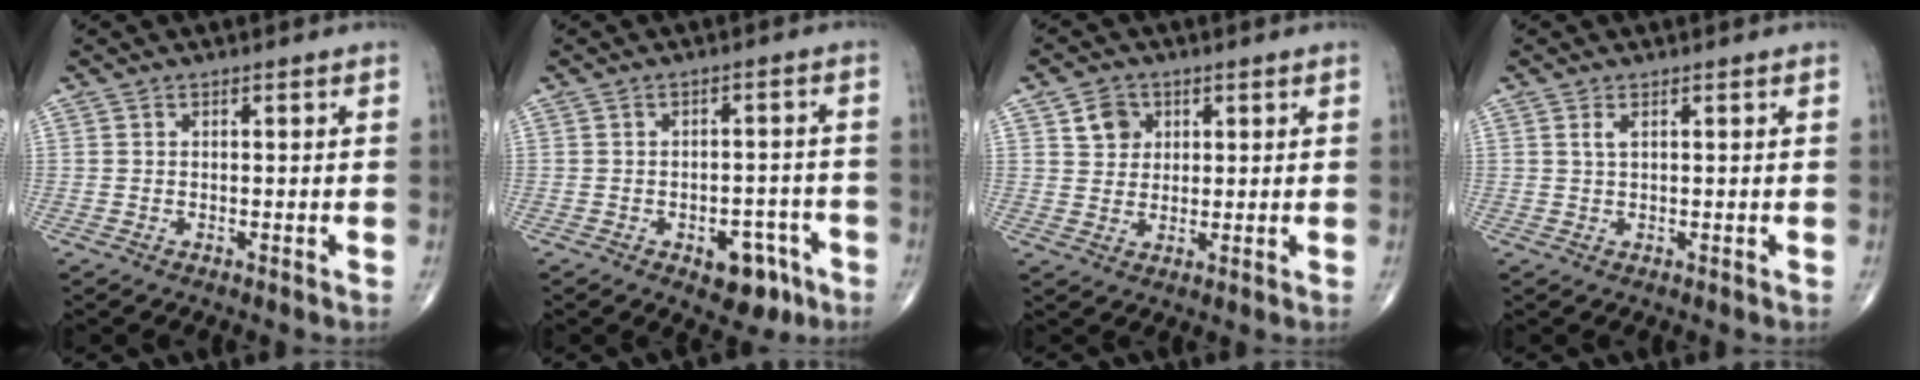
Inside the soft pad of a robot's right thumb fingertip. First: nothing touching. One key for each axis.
{"total": 7.4, "fx": -3.8, "fy": 4.2, "fz": 4.7, "tx": -0.032, "ty": 0.026, "tz": -0.043}
{"total": 4.8, "fx": 1.9, "fy": 4.0, "fz": 1.7, "tx": -0.008, "ty": -0.007, "tz": 0.032}
{"total": 1.2, "fx": 0.5, "fy": 0.4, "fz": 1.0, "tx": -0.023, "ty": 0.005, "tz": 0.012}